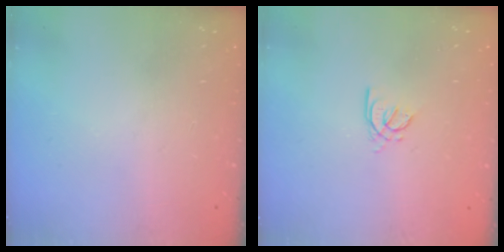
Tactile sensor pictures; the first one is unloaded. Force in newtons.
{"total": 2.1, "press": 2.0, "slide": 0.6}